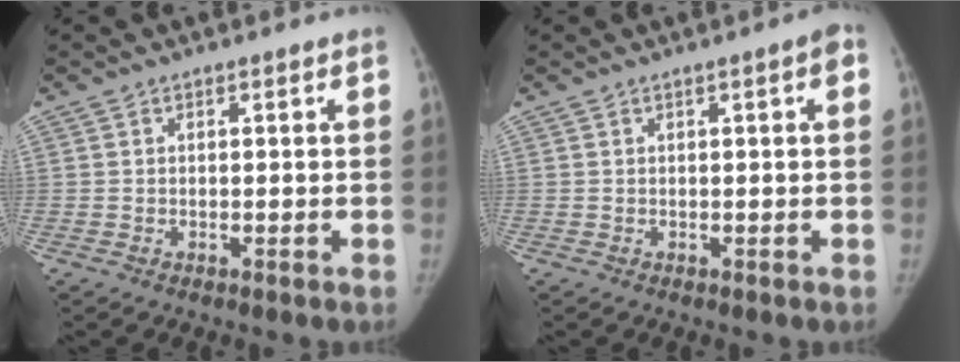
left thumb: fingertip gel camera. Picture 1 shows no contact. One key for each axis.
{"total": 1.8, "fx": 0.3, "fy": 0.4, "fz": 1.7, "tx": -0.024, "ty": 0.006, "tz": 0.002}